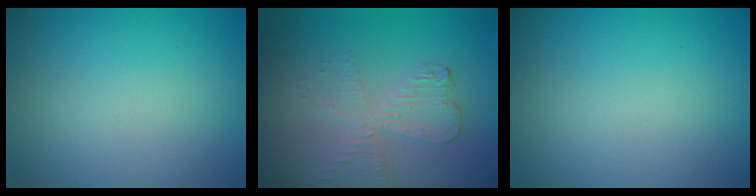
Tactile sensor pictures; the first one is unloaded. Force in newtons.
{"total": 3.5, "press": 3.0, "slide": 1.9}
{"total": 0.0}